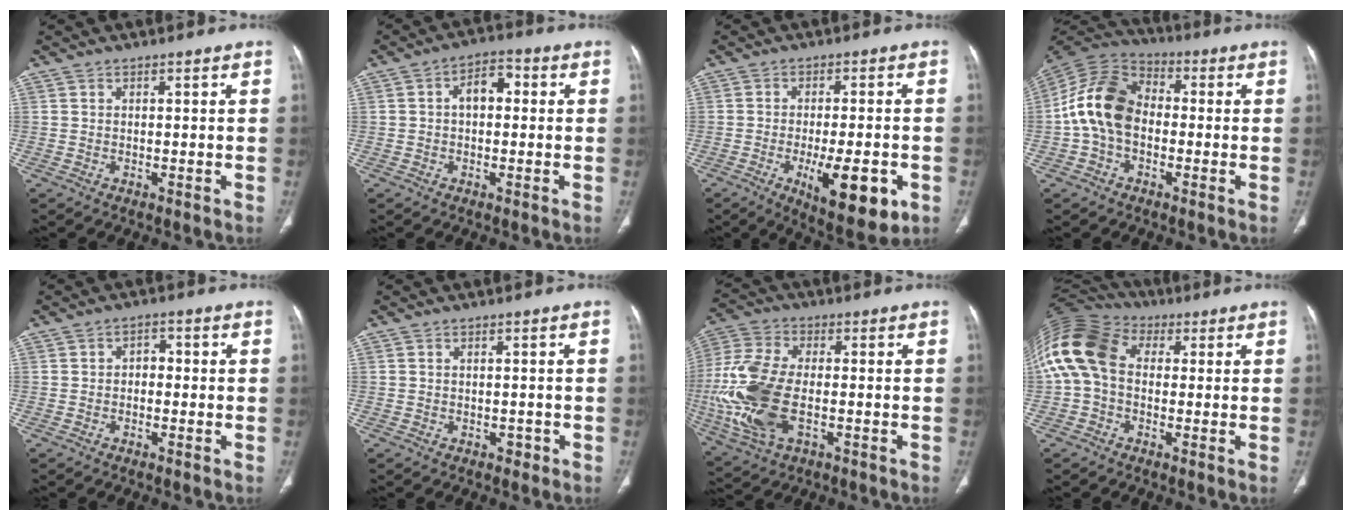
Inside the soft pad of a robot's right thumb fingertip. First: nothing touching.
{"total": 5.6, "force": [0.4, 3.5, 4.3], "torque": [-0.055, 0.023, -0.002]}
{"total": 13.5, "force": [-4.6, 4.6, 11.8], "torque": [-0.165, -0.006, -0.057]}
{"total": 13.5, "force": [-1.3, 9.4, 9.5], "torque": [-0.176, 0.035, -0.038]}
{"total": 2.4, "force": [-0.4, 1.8, 1.6], "torque": [-0.012, 0.014, -0.015]}
{"total": 1.0, "force": [-0.5, 0.8, 0.4], "torque": [-0.004, 0.002, -0.005]}
{"total": 17.4, "force": [-3.0, 9.1, 14.5], "torque": [-0.342, 0.002, -0.051]}
{"total": 15.1, "force": [1.3, 10.9, 10.4], "torque": [-0.219, 0.042, 0.014]}